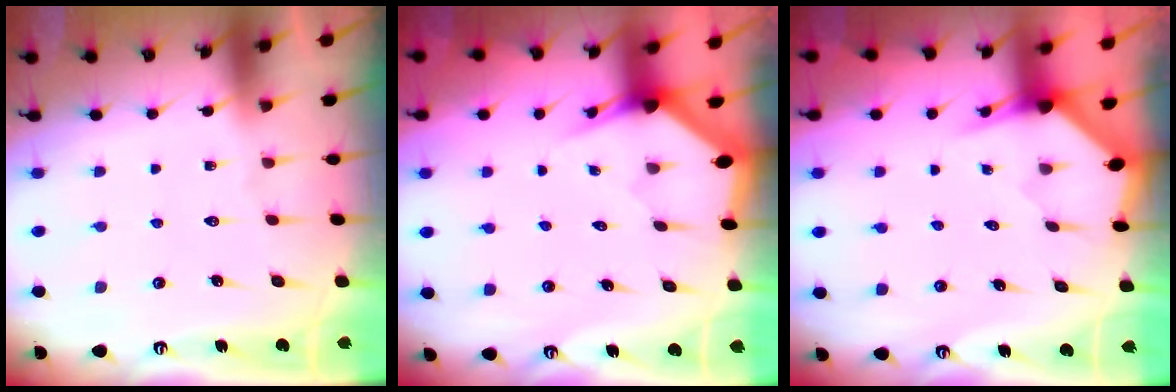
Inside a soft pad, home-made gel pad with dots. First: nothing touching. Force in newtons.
{"total": 2.9, "press": 2.9, "slide": 0.1}
{"total": 3.0, "press": 3.0, "slide": 0.2}